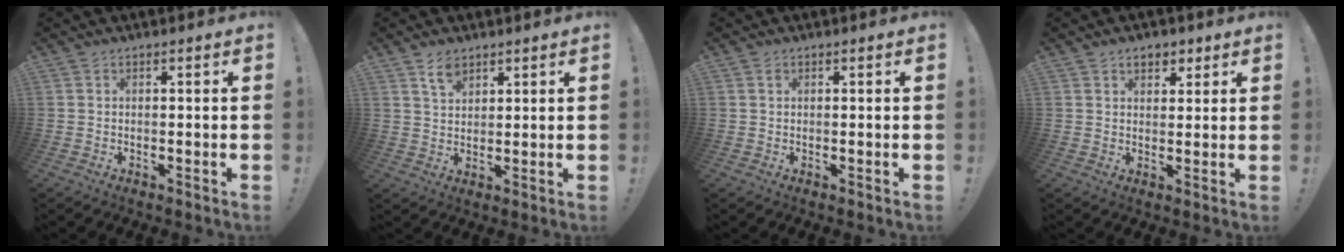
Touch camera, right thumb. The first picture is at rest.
{"total": 4.7, "force": [3.3, 2.5, 2.3], "torque": [-0.037, -0.014, 0.059]}
{"total": 0.6, "force": [0.2, 0.5, 0.3], "torque": [0.003, -0.001, 0.002]}
{"total": 4.2, "force": [2.3, 3.0, 1.9], "torque": [-0.020, -0.005, 0.039]}